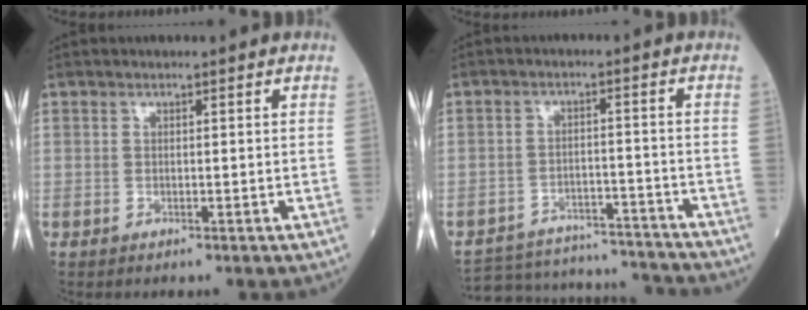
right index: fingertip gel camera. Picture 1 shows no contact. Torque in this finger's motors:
{"motor_torque": [-0.90, -0.31, -1.06, -0.21]}